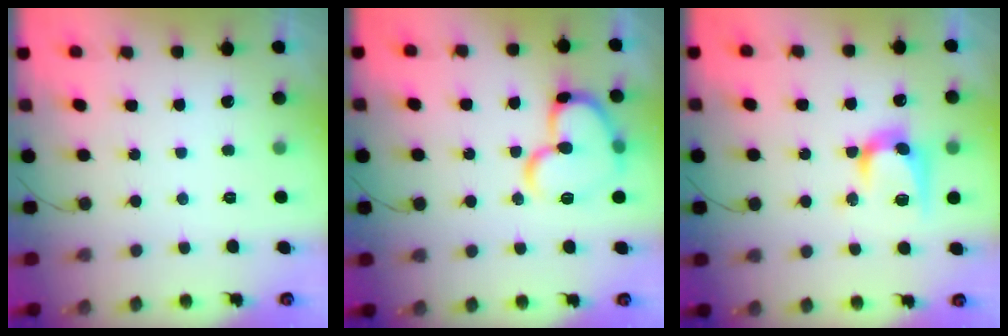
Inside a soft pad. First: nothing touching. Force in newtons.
{"total": 17.1, "press": 17.0, "slide": 1.6}
{"total": 12.5, "press": 12.5, "slide": 0.7}